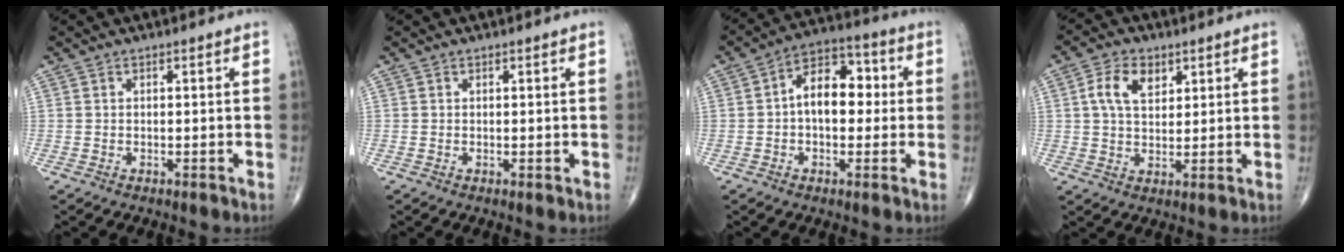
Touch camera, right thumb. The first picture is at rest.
{"total": 0.0}
{"total": 10.8, "force": [0.4, 6.8, 8.3], "torque": [-0.104, 0.031, -0.003]}
{"total": 7.0, "force": [2.6, 4.4, 4.8], "torque": [-0.077, -0.004, 0.045]}